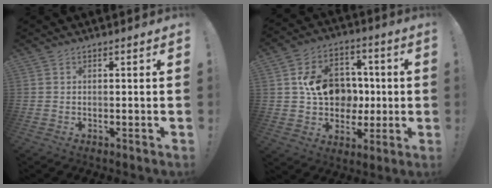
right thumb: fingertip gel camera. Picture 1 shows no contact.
{"total": 15.4, "force": [1.1, 13.4, 7.6], "torque": [-0.113, 0.008, 0.036]}